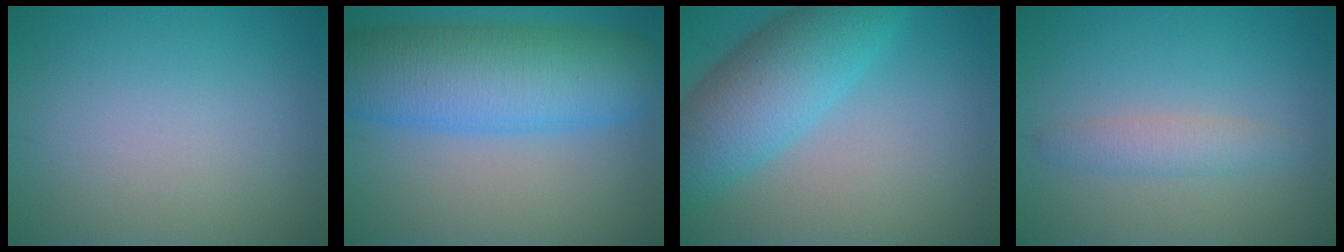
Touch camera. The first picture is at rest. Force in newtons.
{"total": 10.9, "press": 10.9, "slide": 0.2}
{"total": 7.9, "press": 7.9, "slide": 0.2}
{"total": 2.0, "press": 2.0, "slide": 0.1}